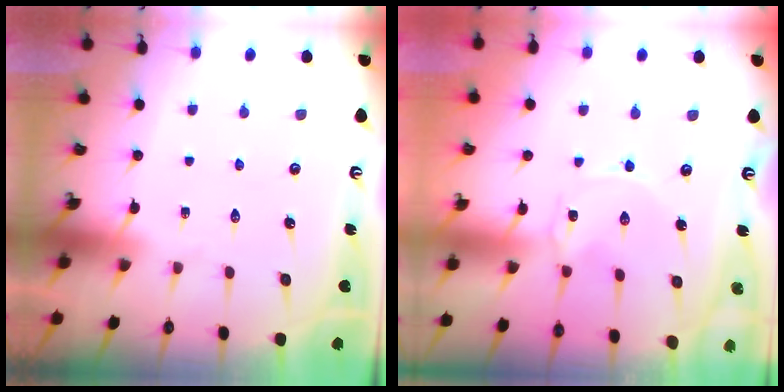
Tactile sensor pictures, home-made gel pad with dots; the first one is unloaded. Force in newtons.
{"total": 0.0}